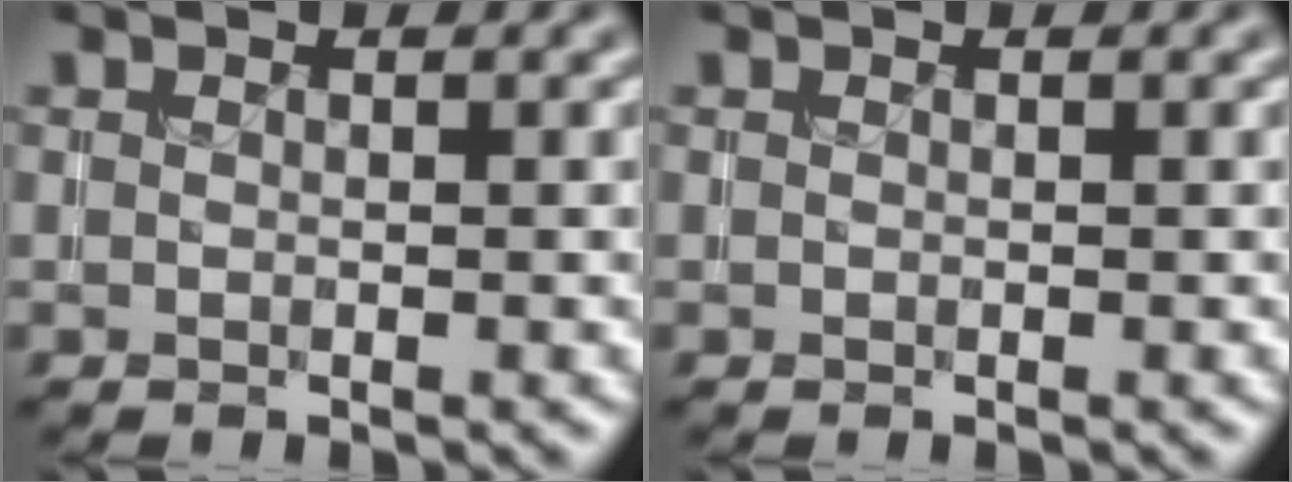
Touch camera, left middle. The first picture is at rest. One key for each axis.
{"total": 0.0}